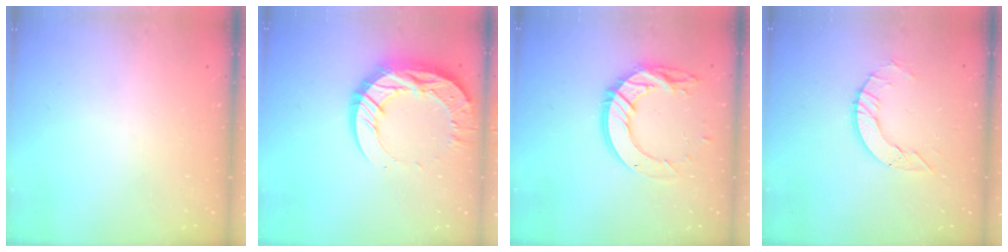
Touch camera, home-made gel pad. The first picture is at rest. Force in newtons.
{"total": 18.7, "press": 18.6, "slide": 1.8}
{"total": 15.8, "press": 15.7, "slide": 1.2}
{"total": 7.1, "press": 7.0, "slide": 0.7}